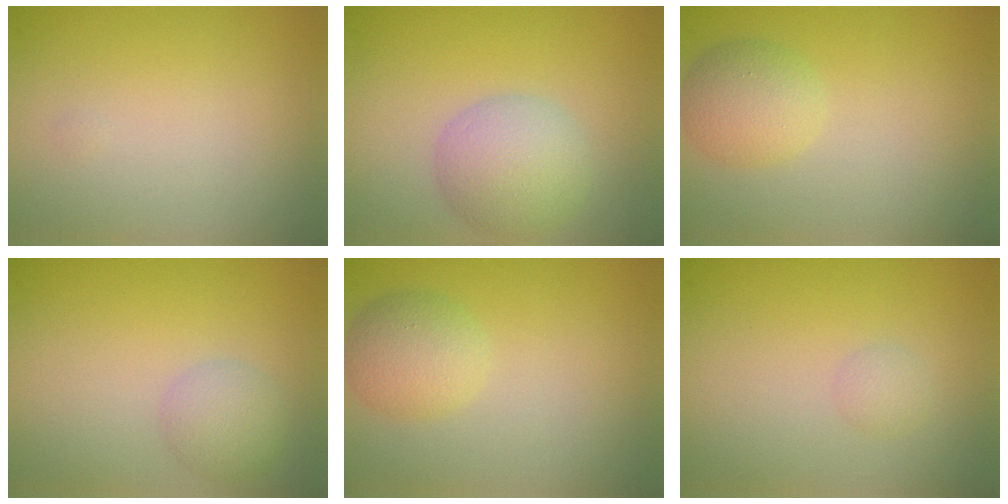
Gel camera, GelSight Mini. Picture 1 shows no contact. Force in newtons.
{"total": 4.8, "press": 4.8, "slide": 0.2}
{"total": 2.9, "press": 2.9, "slide": 0.1}
{"total": 2.5, "press": 2.5, "slide": 0.1}
{"total": 2.9, "press": 2.9, "slide": 0.1}
{"total": 1.0, "press": 1.0, "slide": 0.0}